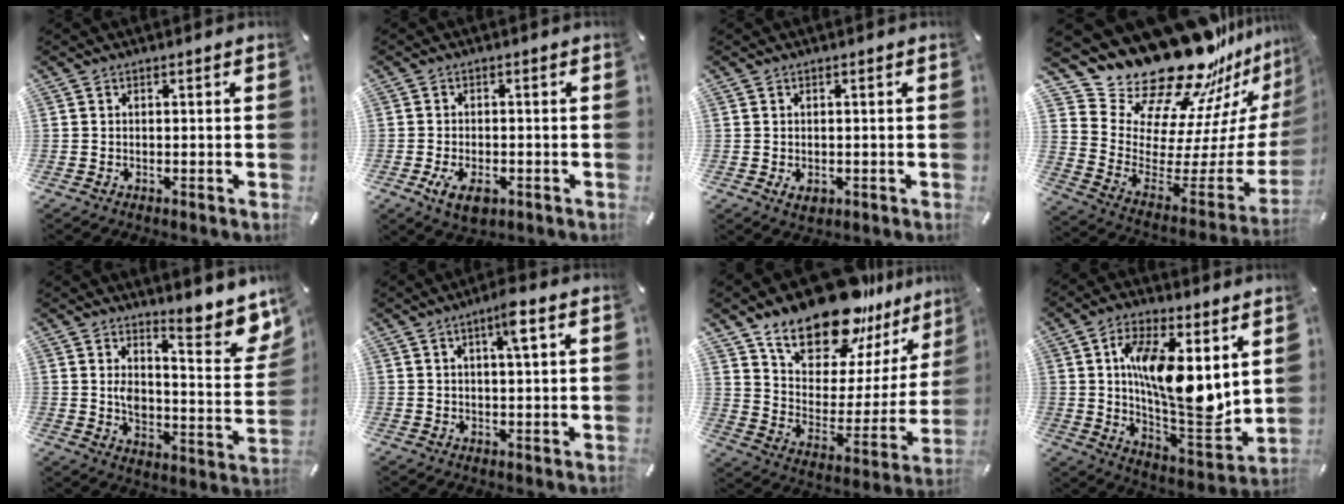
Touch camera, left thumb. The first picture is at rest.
{"total": 4.9, "force": [-1.9, 3.0, 3.4], "torque": [-0.065, 0.001, -0.036]}
{"total": 2.0, "force": [-0.2, 1.7, 1.0], "torque": [-0.002, -0.003, -0.006]}
{"total": 24.6, "force": [21.5, 10.1, 6.3], "torque": [-0.090, -0.198, 0.396]}
{"total": 12.4, "force": [8.8, 4.7, 7.3], "torque": [-0.094, -0.086, 0.152]}
{"total": 5.2, "force": [2.2, 0.8, 4.7], "torque": [-0.088, 0.001, 0.033]}
{"total": 22.0, "force": [18.1, 9.7, 8.0], "torque": [-0.130, -0.144, 0.312]}
{"total": 16.8, "force": [4.2, 7.1, 14.6], "torque": [-0.251, -0.033, 0.067]}